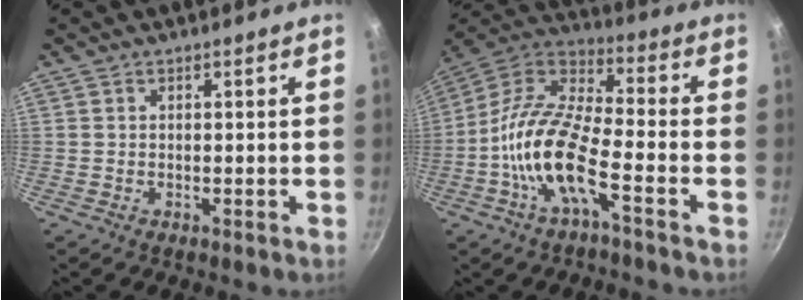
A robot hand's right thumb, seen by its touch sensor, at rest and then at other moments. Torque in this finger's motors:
{"motor_torque": [0.40, 0.63, 1.81, -0.97, 0.63]}